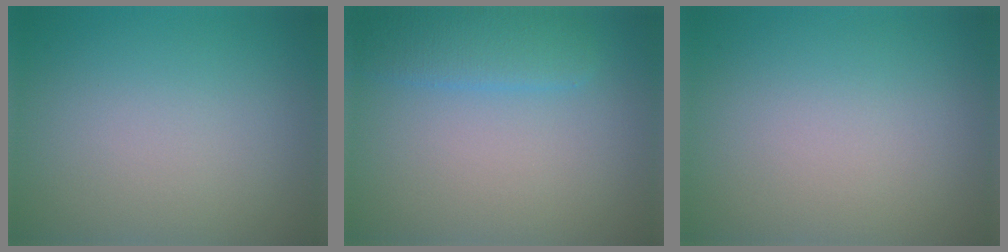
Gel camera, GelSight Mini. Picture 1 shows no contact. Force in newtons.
{"total": 2.8, "press": 2.8, "slide": 0.1}
{"total": 0.0}